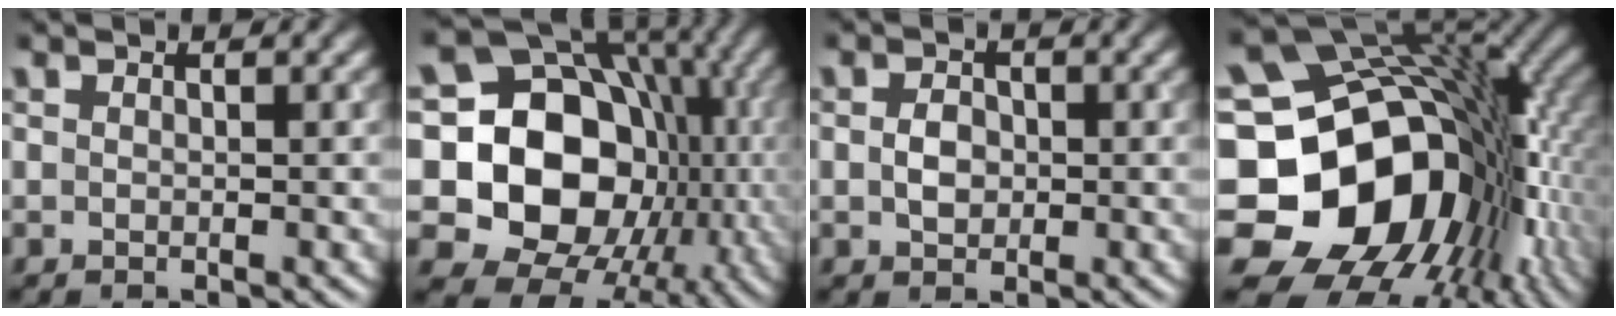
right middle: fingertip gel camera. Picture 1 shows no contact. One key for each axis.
{"total": 17.6, "fx": -1.3, "fy": 14.8, "fz": 9.5, "tx": -0.139, "ty": -0.010, "tz": -0.036}
{"total": 2.0, "fx": -0.1, "fy": 1.5, "fz": 1.3, "tx": -0.027, "ty": 0.000, "tz": -0.005}
{"total": 18.8, "fx": -3.7, "fy": 14.2, "fz": 11.8, "tx": -0.203, "ty": -0.023, "tz": -0.034}